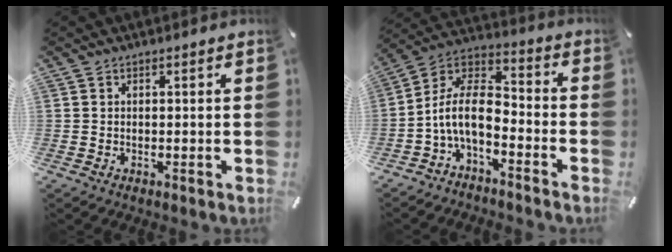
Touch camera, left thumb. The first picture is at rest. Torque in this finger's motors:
{"motor_torque": [-0.13, 1.27, 0.96, 0.94, 0.17]}